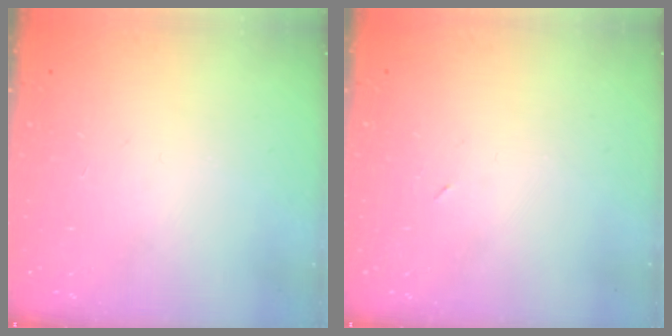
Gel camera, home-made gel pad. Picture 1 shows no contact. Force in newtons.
{"total": 2.9, "press": 2.9, "slide": 0.7}